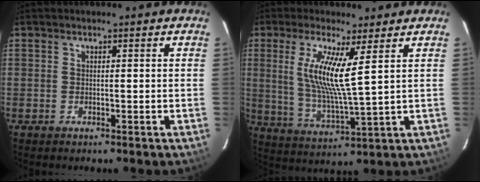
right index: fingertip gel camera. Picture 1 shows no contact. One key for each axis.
{"total": 10.1, "fx": 3.5, "fy": 0.4, "fz": 9.5, "tx": -0.188, "ty": -0.015, "tz": 0.068}